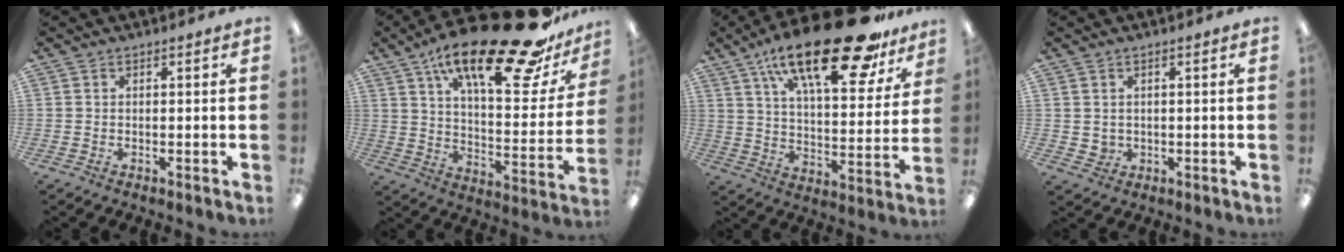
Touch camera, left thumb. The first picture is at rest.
{"total": 28.0, "force": [19.5, 8.0, 18.5], "torque": [-0.280, -0.124, 0.313]}
{"total": 26.9, "force": [17.7, 9.3, 18.0], "torque": [-0.277, -0.105, 0.287]}
{"total": 2.2, "force": [0.8, 1.9, 0.5], "torque": [-0.013, 0.001, 0.014]}